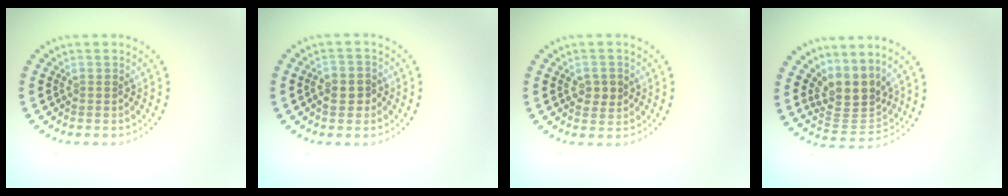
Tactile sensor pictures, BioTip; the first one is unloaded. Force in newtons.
{"total": 1.9, "press": 1.9, "slide": 0.5}
{"total": 1.8, "press": 1.8, "slide": 0.1}
{"total": 3.9, "press": 3.0, "slide": 2.5}